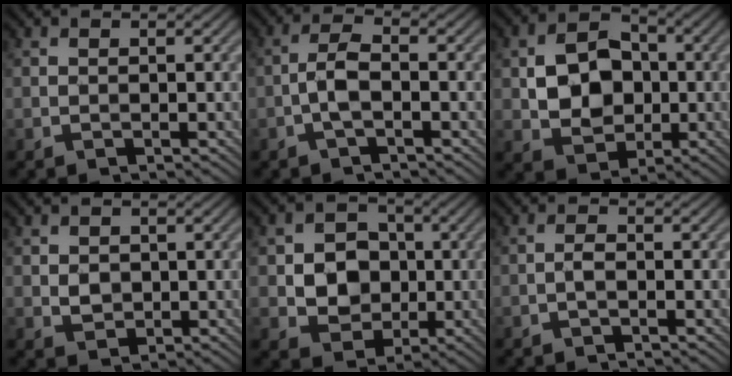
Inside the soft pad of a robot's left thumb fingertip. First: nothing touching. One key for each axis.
{"total": 3.4, "fx": -1.2, "fy": 1.1, "fz": 2.9, "tx": -0.066, "ty": 0.006, "tz": -0.032}
{"total": 8.0, "fx": 0.0, "fy": 6.3, "fz": 4.9, "tx": -0.097, "ty": 0.003, "tz": -0.007}
{"total": 2.1, "fx": 0.3, "fy": 1.7, "fz": 1.1, "tx": -0.028, "ty": -0.004, "tz": 0.008}
{"total": 6.9, "fx": -0.3, "fy": 6.0, "fz": 3.5, "tx": -0.074, "ty": -0.002, "tz": -0.020}
{"total": 1.3, "fx": -0.5, "fy": 0.5, "fz": 1.1, "tx": -0.023, "ty": 0.004, "tz": -0.013}